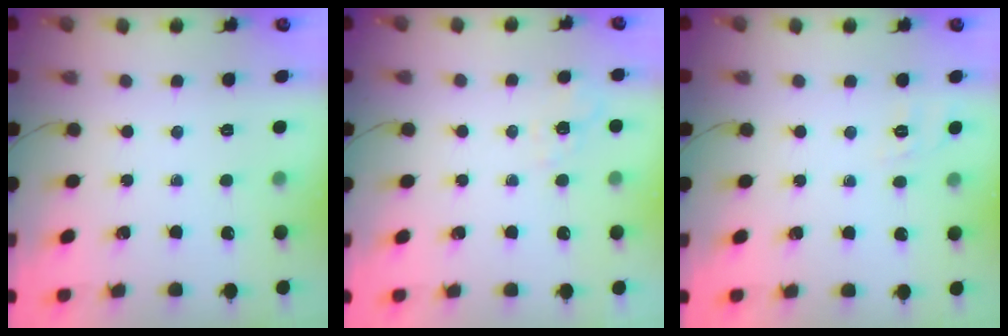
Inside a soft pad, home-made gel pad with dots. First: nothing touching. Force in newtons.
{"total": 1.9, "press": 0.8, "slide": 1.8}
{"total": 1.9, "press": 0.4, "slide": 1.9}